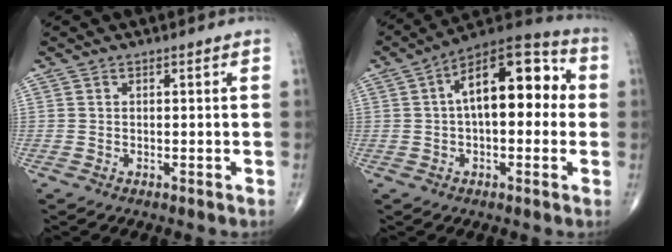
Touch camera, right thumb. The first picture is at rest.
{"total": 16.8, "force": [2.3, 8.2, 14.5], "torque": [-0.196, 0.044, 0.024]}